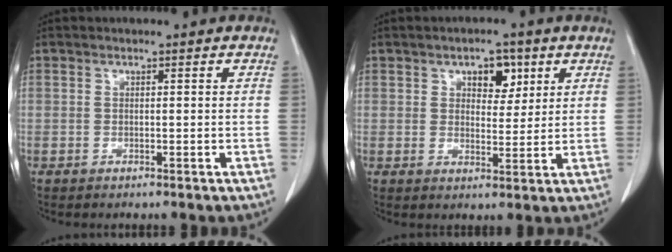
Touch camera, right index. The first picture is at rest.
{"total": 5.1, "force": [2.5, 2.8, 3.5], "torque": [-0.047, 0.007, 0.037]}